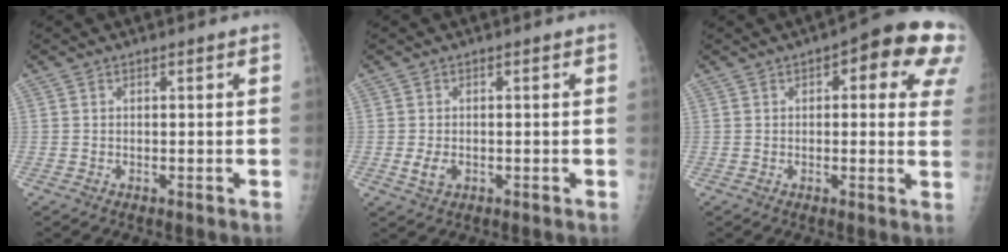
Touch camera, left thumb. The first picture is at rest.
{"total": 2.3, "force": [-0.5, 1.5, 1.6], "torque": [-0.022, 0.000, -0.008]}
{"total": 14.1, "force": [5.9, 4.9, 11.9], "torque": [-0.103, -0.009, 0.055]}